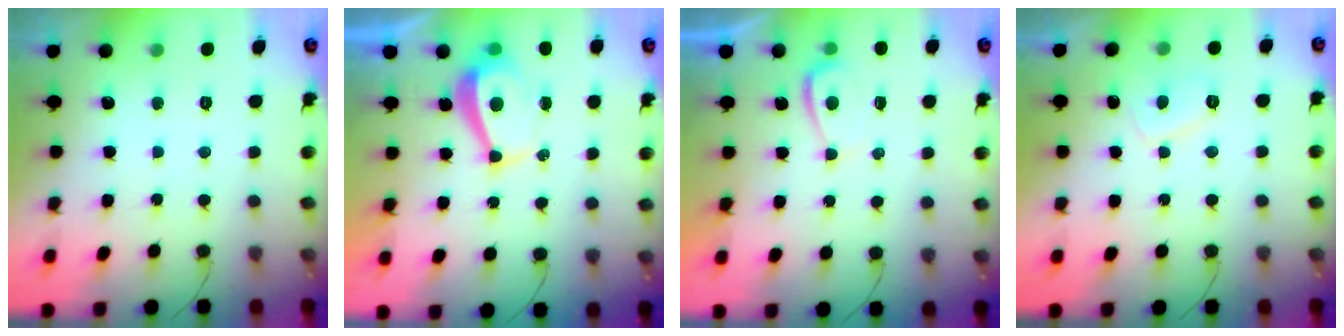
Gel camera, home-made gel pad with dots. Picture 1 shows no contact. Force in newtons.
{"total": 5.7, "press": 5.7, "slide": 0.2}
{"total": 1.4, "press": 1.3, "slide": 0.5}
{"total": 2.8, "press": 2.7, "slide": 0.9}